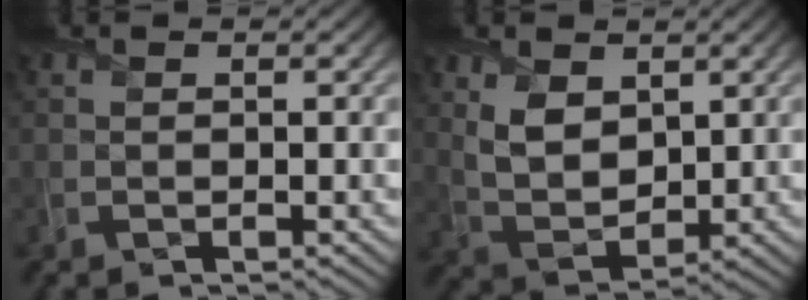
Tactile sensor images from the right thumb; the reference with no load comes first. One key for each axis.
{"total": 6.0, "fx": 2.5, "fy": 3.8, "fz": 3.9, "tx": -0.095, "ty": -0.010, "tz": 0.050}